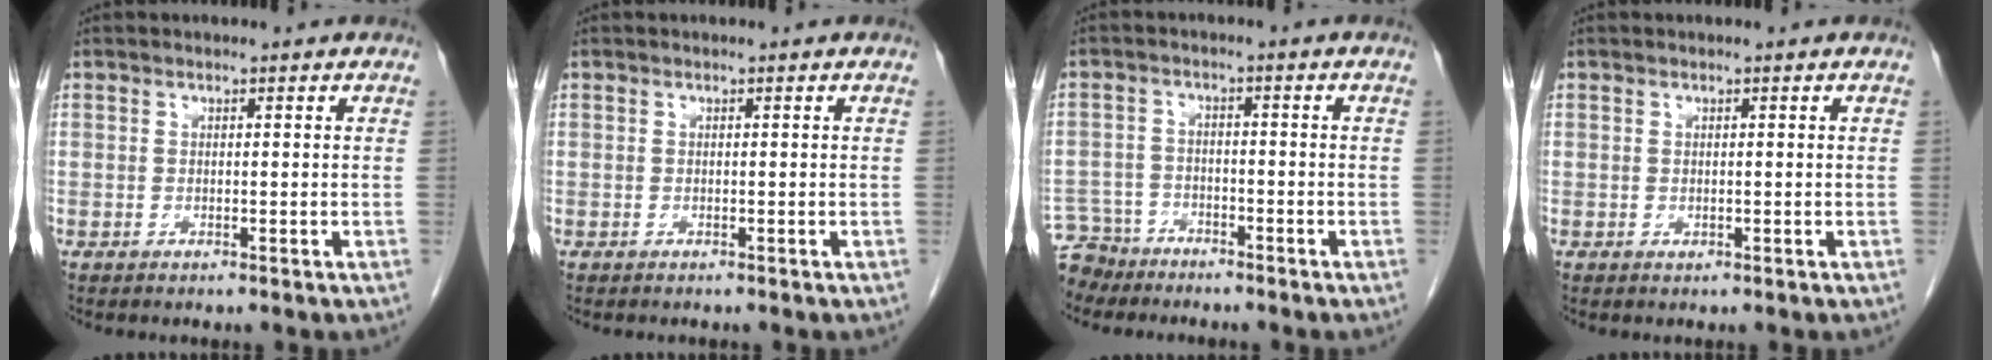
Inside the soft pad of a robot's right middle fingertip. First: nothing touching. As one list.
[{"total": 0.0}, {"total": 6.0, "force": [-5.5, 2.5, -0.5], "torque": [0.008, -0.003, -0.102]}, {"total": 0.0}]